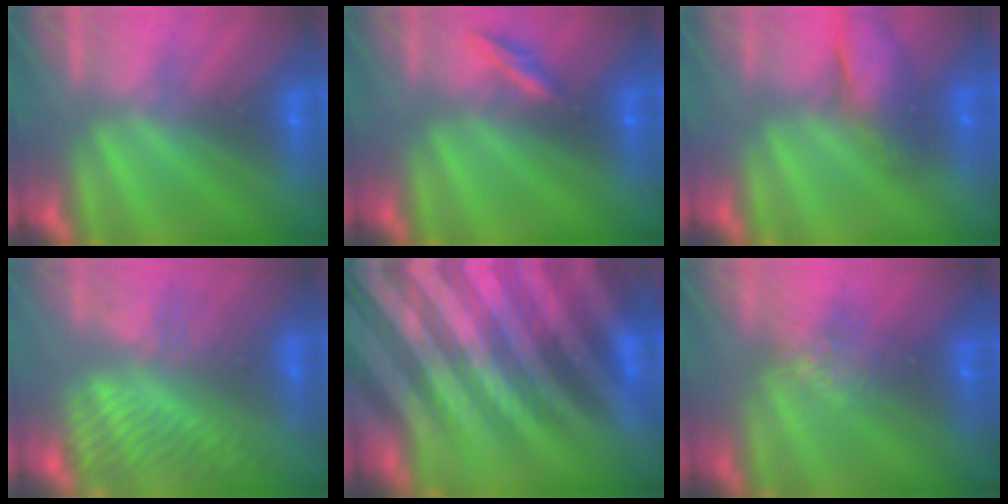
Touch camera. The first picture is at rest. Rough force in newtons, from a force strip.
{"total": 2.3}
{"total": 3.7}
{"total": 3.4}
{"total": 8.7}
{"total": 4.0}